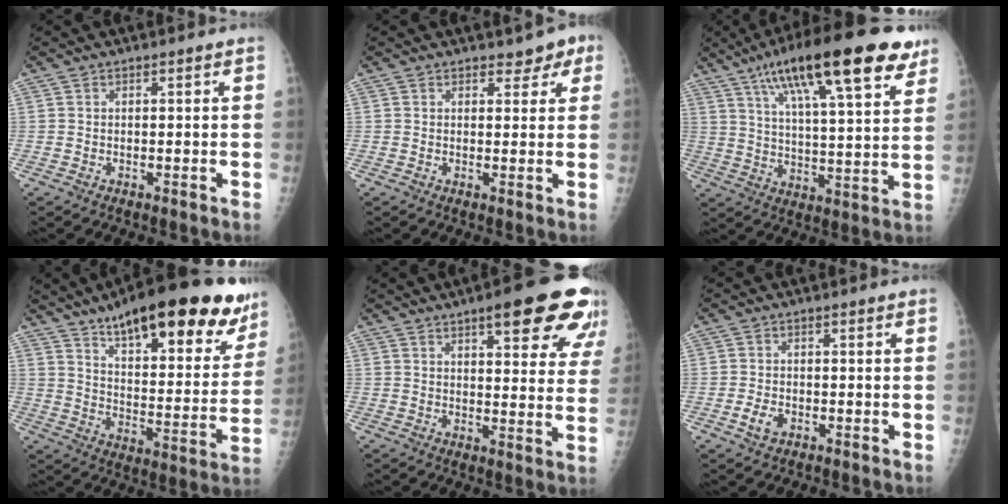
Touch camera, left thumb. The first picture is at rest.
{"total": 2.9, "force": [1.9, 2.0, 1.0], "torque": [0.020, -0.007, 0.022]}
{"total": 24.3, "force": [14.2, 6.2, 18.8], "torque": [-0.279, -0.019, 0.222]}
{"total": 28.5, "force": [19.0, 9.1, 19.1], "torque": [-0.238, -0.062, 0.272]}
{"total": 17.6, "force": [10.3, 5.1, 13.4], "torque": [-0.138, -0.034, 0.122]}
{"total": 2.8, "force": [-1.4, 1.9, 1.5], "torque": [-0.028, 0.004, -0.023]}